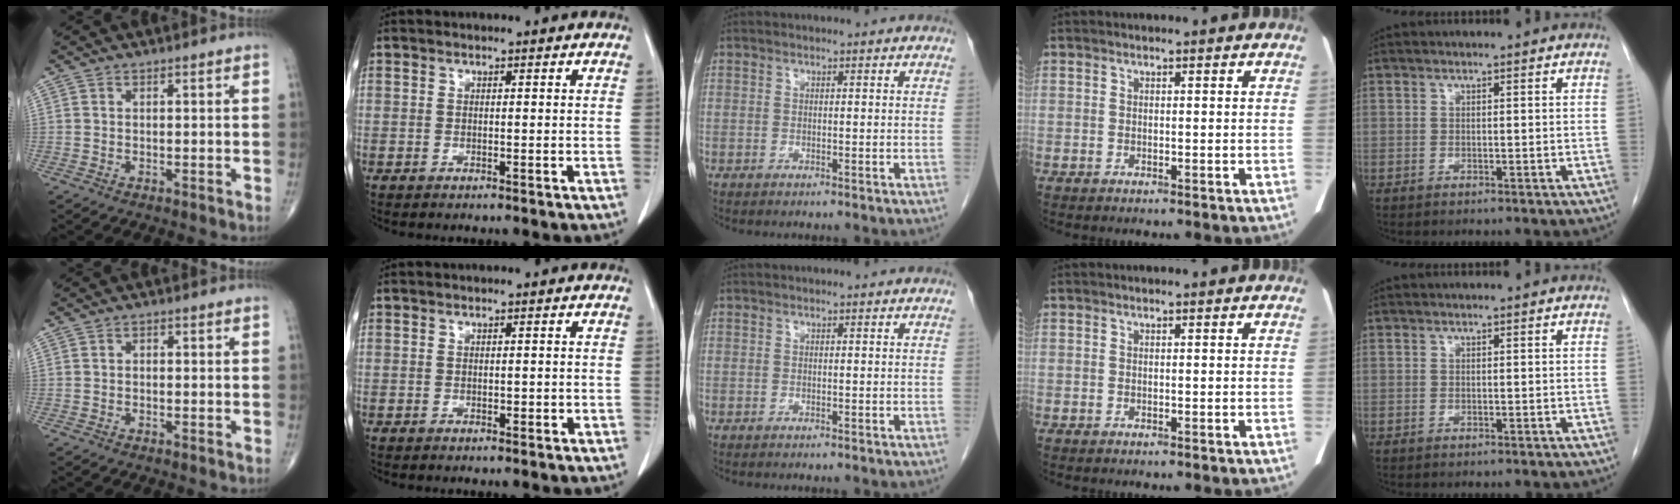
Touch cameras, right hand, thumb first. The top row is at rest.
{"thumb": {"total": 0.8, "force": [-0.1, 0.6, 0.5], "torque": [-0.004, 0.002, -0.006]}, "index": {"total": 0.7, "force": [-0.2, 0.4, 0.5], "torque": [-0.012, 0.000, 0.002]}}